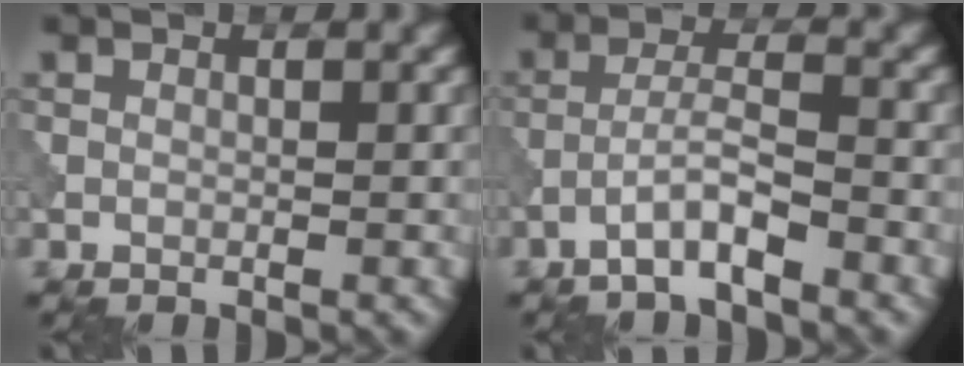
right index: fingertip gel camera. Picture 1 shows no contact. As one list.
[{"total": 3.5, "force": [-2.2, 0.5, 2.7], "torque": [-0.049, 0.015, -0.047]}]